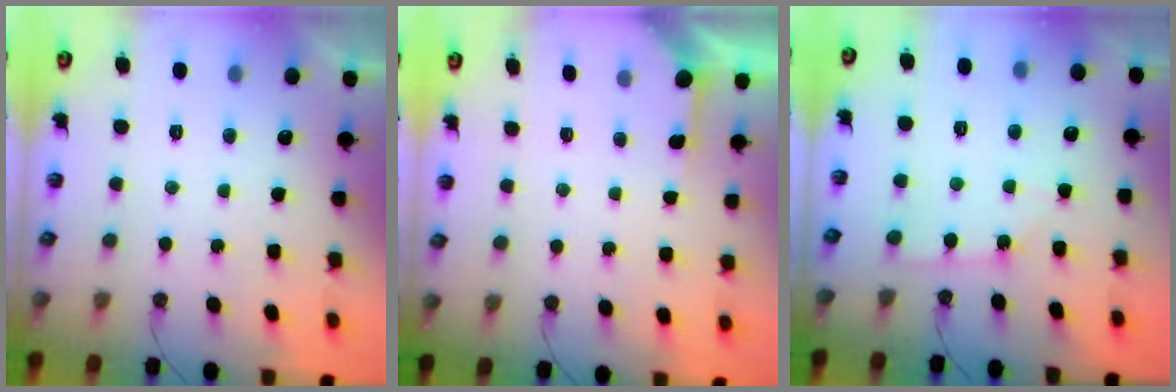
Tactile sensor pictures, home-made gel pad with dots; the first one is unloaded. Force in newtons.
{"total": 1.8, "press": 1.8, "slide": 0.3}
{"total": 2.4, "press": 2.4, "slide": 0.2}